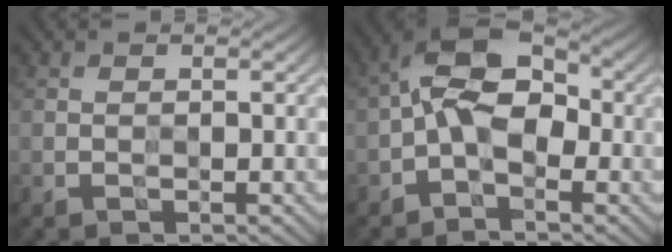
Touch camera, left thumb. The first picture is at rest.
{"total": 7.4, "force": [-1.3, 4.2, 6.0], "torque": [-0.114, 0.019, -0.037]}